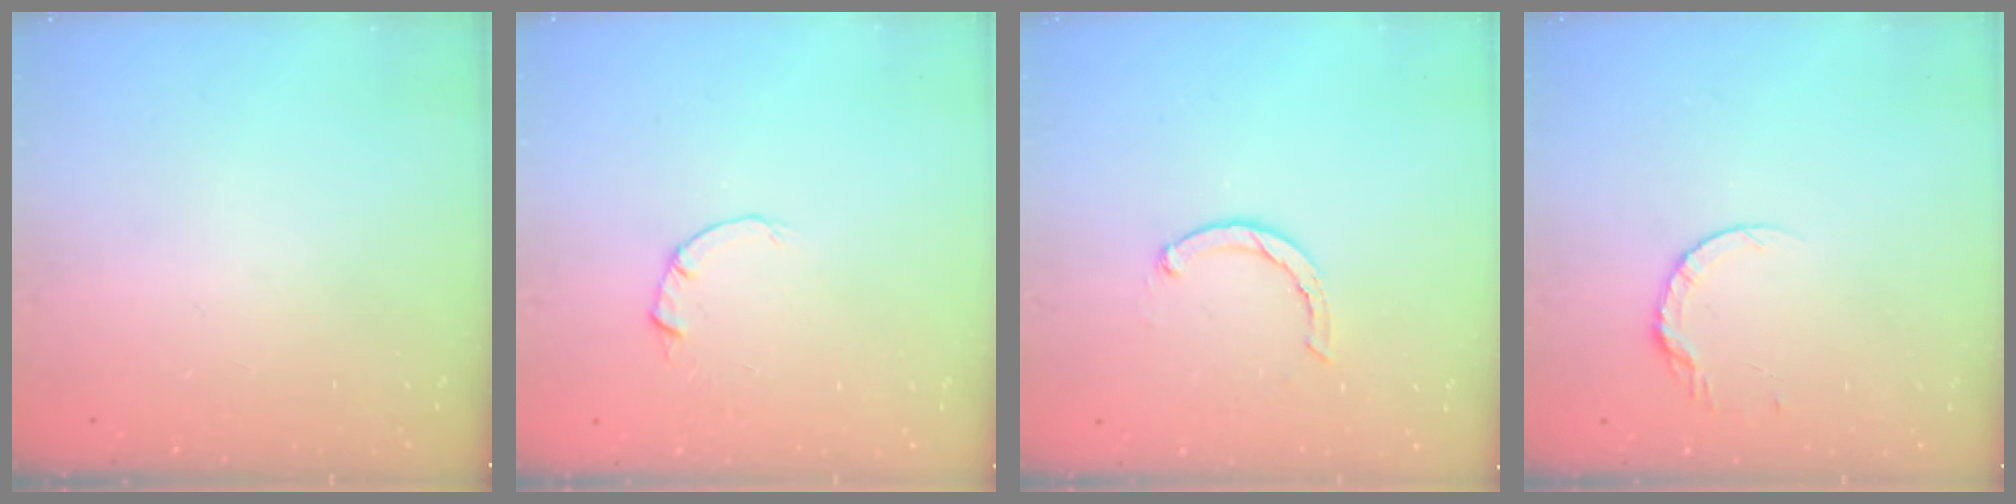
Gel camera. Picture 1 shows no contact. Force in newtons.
{"total": 2.0, "press": 2.0, "slide": 0.3}
{"total": 1.9, "press": 1.9, "slide": 0.3}
{"total": 5.3, "press": 5.2, "slide": 0.6}